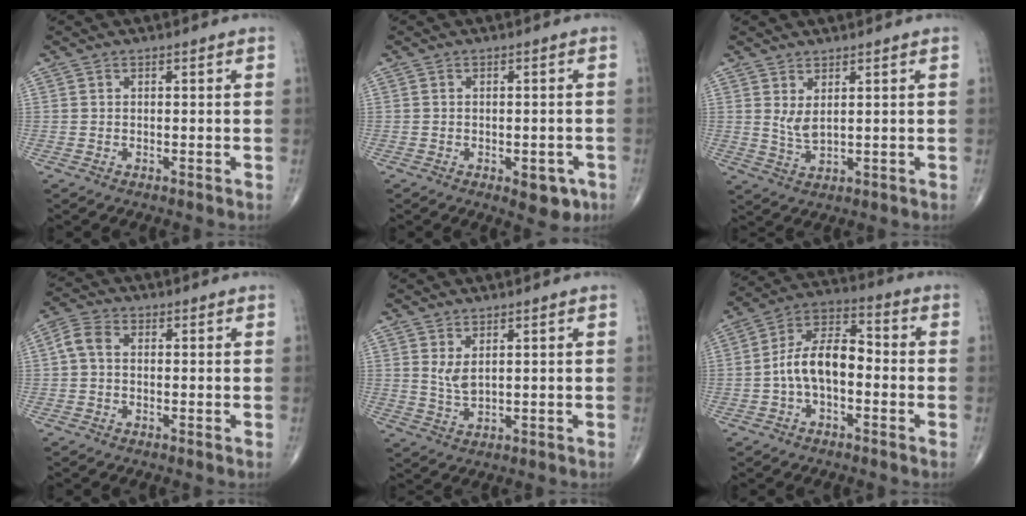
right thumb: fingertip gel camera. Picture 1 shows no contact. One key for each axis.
{"total": 5.0, "fx": -2.2, "fy": 2.5, "fz": 3.7, "tx": -0.024, "ty": 0.006, "tz": -0.020}
{"total": 3.4, "fx": 1.3, "fy": 1.1, "fz": 2.9, "tx": -0.056, "ty": -0.019, "tz": 0.032}
{"total": 3.7, "fx": 0.0, "fy": 2.5, "fz": 2.8, "tx": -0.059, "ty": 0.011, "tz": -0.008}
{"total": 3.1, "fx": 1.3, "fy": 1.1, "fz": 2.6, "tx": -0.051, "ty": -0.015, "tz": 0.031}
{"total": 10.7, "fx": -2.0, "fy": 5.8, "fz": 8.7, "tx": -0.146, "ty": 0.045, "tz": -0.047}